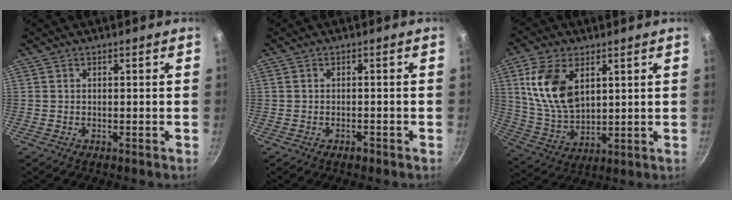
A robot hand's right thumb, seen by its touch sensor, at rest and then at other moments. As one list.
[{"total": 1.2, "force": [-0.9, 0.6, 0.6], "torque": [-0.010, 0.011, -0.011]}, {"total": 13.7, "force": [4.7, 8.1, 9.9], "torque": [-0.180, -0.024, 0.101]}]